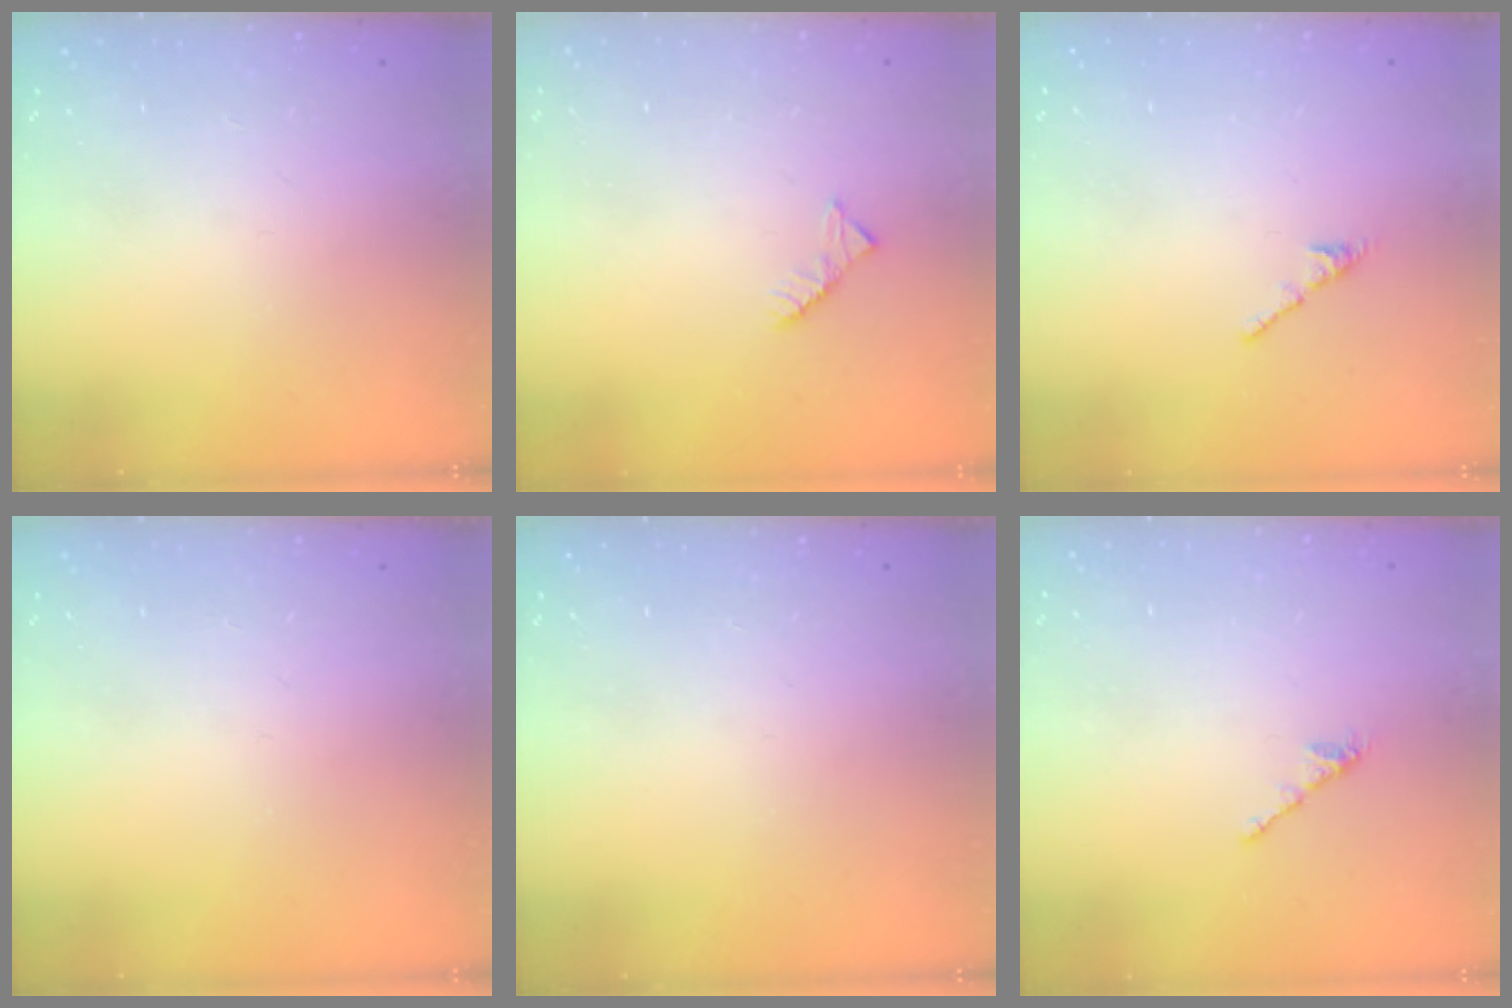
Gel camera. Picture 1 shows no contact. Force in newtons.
{"total": 2.6, "press": 2.6, "slide": 0.4}
{"total": 2.7, "press": 2.6, "slide": 0.8}
{"total": 0.0}
{"total": 0.0}
{"total": 2.1, "press": 2.0, "slide": 0.7}